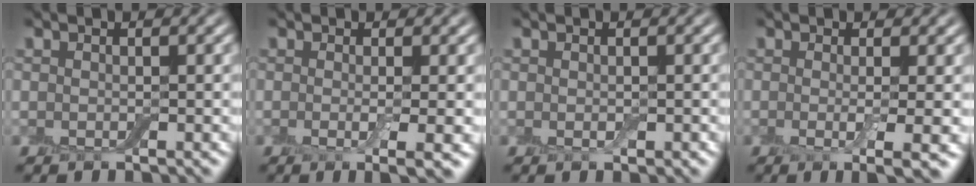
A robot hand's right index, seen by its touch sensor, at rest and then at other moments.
{"total": 3.3, "force": [-0.5, 0.7, 3.2], "torque": [-0.047, -0.009, -0.009]}
{"total": 0.8, "force": [-0.2, 0.5, 0.6], "torque": [-0.011, -0.002, -0.001]}
{"total": 4.0, "force": [-0.6, 0.8, 3.9], "torque": [-0.062, -0.009, -0.009]}